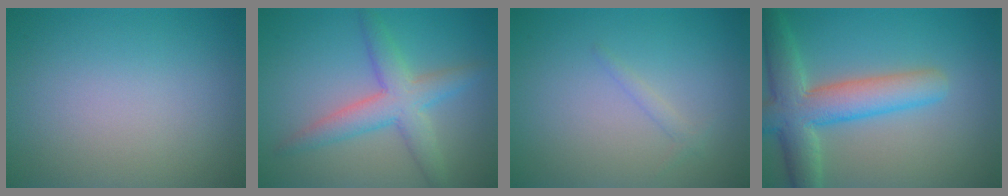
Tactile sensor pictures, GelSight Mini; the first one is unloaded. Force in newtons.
{"total": 4.6, "press": 4.6, "slide": 0.1}
{"total": 0.9, "press": 0.9, "slide": 0.0}
{"total": 6.8, "press": 6.8, "slide": 0.3}